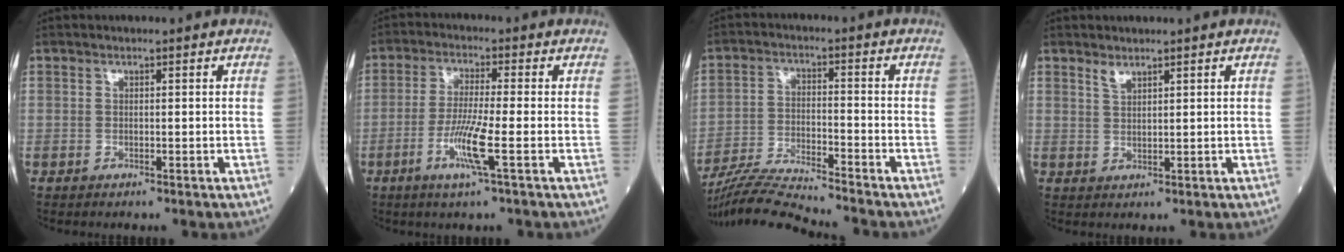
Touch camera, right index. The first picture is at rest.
{"total": 6.7, "force": [-2.5, -0.5, 6.2], "torque": [-0.126, -0.015, -0.052]}
{"total": 10.8, "force": [-10.2, -1.6, 3.0], "torque": [-0.057, -0.017, -0.184]}
{"total": 1.4, "force": [1.3, 0.3, 0.6], "torque": [-0.013, -0.004, 0.027]}